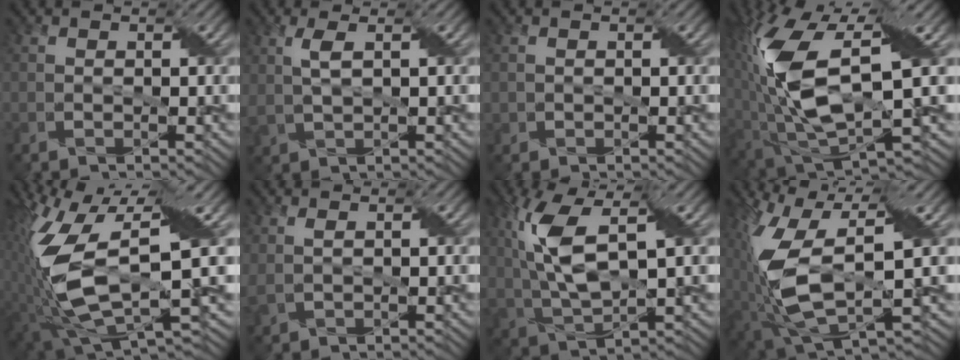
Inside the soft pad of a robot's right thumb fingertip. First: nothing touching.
{"total": 2.9, "force": [0.9, 0.9, 2.6], "torque": [-0.071, 0.001, 0.022]}
{"total": 0.7, "force": [0.0, 0.7, -0.1], "torque": [-0.007, -0.005, 0.003]}
{"total": 15.6, "force": [2.3, 6.8, 13.9], "torque": [-0.317, -0.017, 0.050]}
{"total": 13.9, "force": [1.1, 5.6, 12.7], "torque": [-0.277, -0.028, 0.029]}
{"total": 1.6, "force": [0.6, 0.6, 1.3], "torque": [-0.040, 0.000, 0.018]}
{"total": 10.2, "force": [2.4, 4.4, 8.9], "torque": [-0.211, 0.003, 0.050]}
{"total": 14.5, "force": [1.0, 7.0, 12.7], "torque": [-0.273, -0.046, 0.043]}